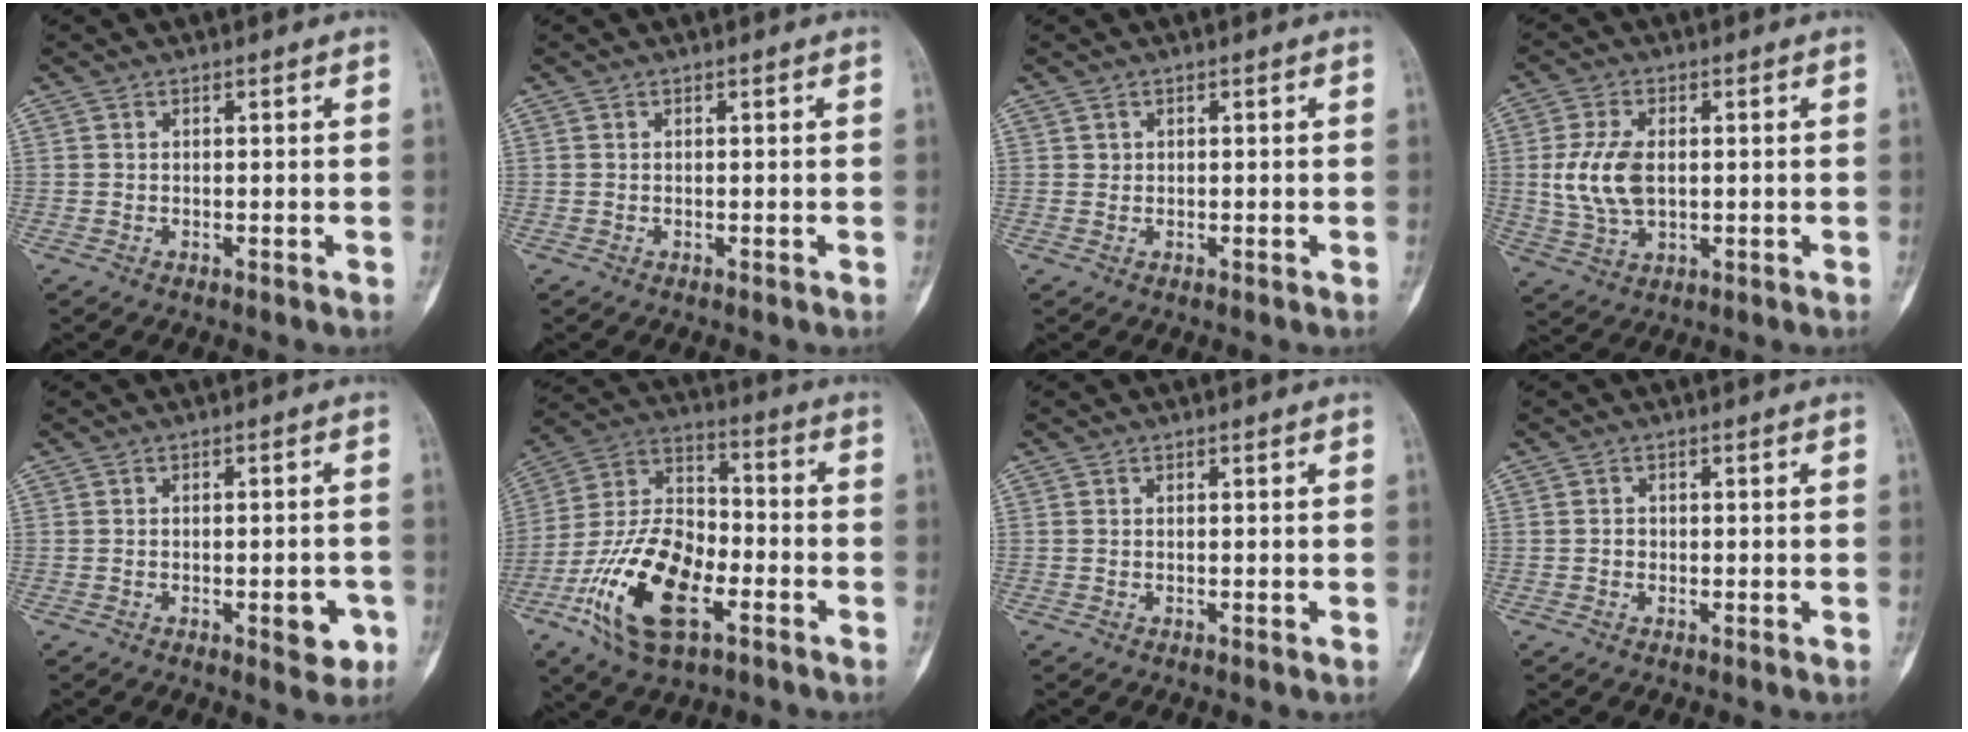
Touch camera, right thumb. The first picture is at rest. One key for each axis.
{"total": 0.0}
{"total": 0.6, "fx": 0.3, "fy": 0.6, "fz": 0.1, "tx": 0.007, "ty": 0.002, "tz": 0.004}
{"total": 9.4, "fx": 0.6, "fy": 5.5, "fz": 7.6, "tx": -0.158, "ty": -0.003, "tz": 0.019}
{"total": 5.3, "fx": -2.0, "fy": 2.2, "fz": 4.3, "tx": -0.039, "ty": 0.009, "tz": -0.020}
{"total": 20.0, "fx": -8.0, "fy": 10.2, "fz": 15.2, "tx": -0.285, "ty": 0.041, "tz": -0.146}
{"total": 0.0}
{"total": 0.8, "fx": -0.2, "fy": 0.8, "fz": 0.3, "tx": 0.005, "ty": 0.004, "tz": -0.003}